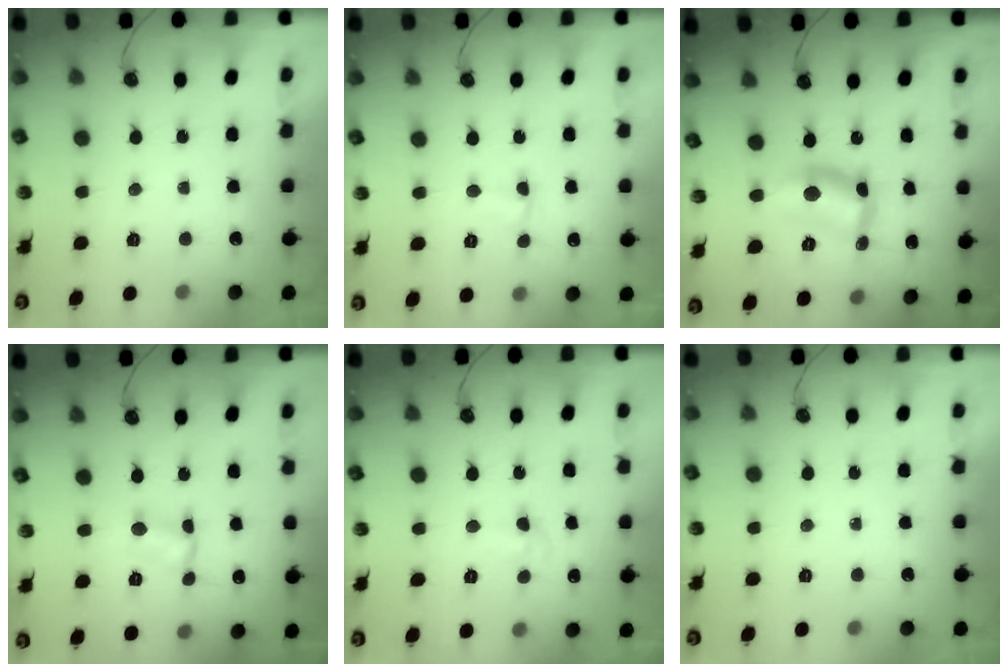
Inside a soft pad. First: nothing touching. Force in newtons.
{"total": 2.0, "press": 1.9, "slide": 0.6}
{"total": 8.1, "press": 8.1, "slide": 0.6}
{"total": 2.0, "press": 2.0, "slide": 0.0}
{"total": 3.7, "press": 2.7, "slide": 2.5}
{"total": 0.0}